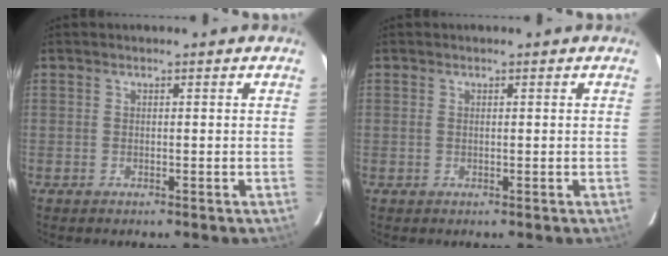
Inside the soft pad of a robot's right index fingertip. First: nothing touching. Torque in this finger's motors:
{"motor_torque": [-0.29, 0.20, -0.01, -0.01]}